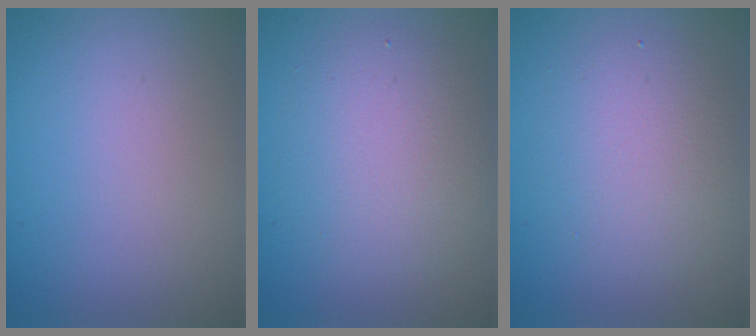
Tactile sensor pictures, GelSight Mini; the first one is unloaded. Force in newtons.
{"total": 4.4, "press": 4.4, "slide": 0.3}
{"total": 4.0, "press": 4.0, "slide": 0.0}